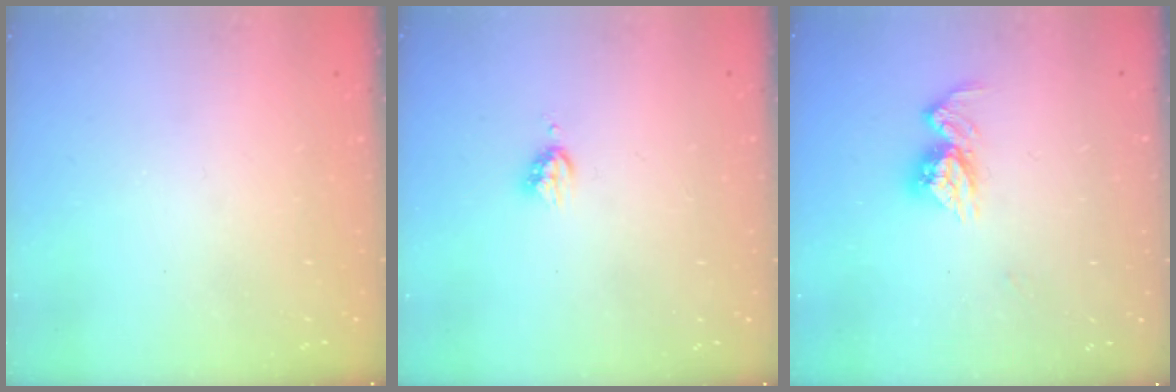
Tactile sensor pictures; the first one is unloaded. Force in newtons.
{"total": 4.2, "press": 4.2, "slide": 0.6}
{"total": 10.0, "press": 10.0, "slide": 0.8}